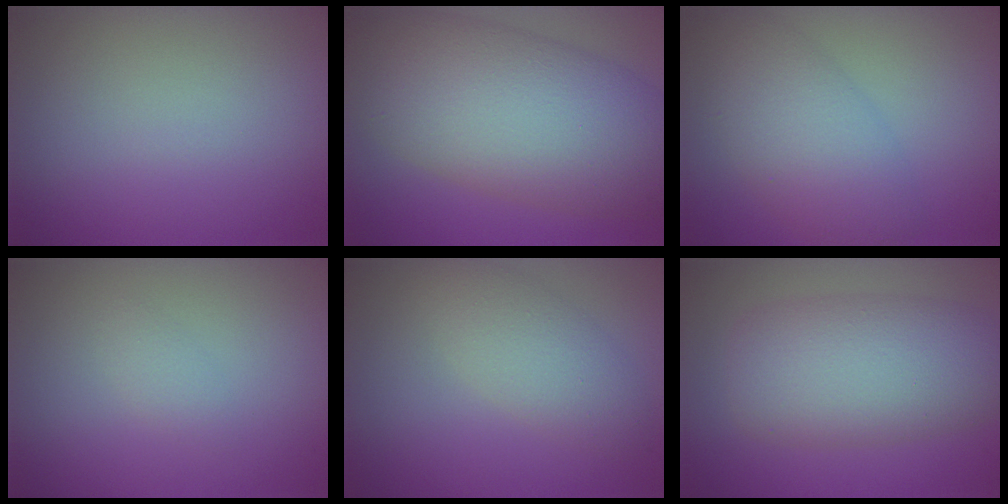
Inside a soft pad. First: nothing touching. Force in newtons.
{"total": 12.3, "press": 12.3, "slide": 0.4}
{"total": 5.6, "press": 5.6, "slide": 0.4}
{"total": 1.0, "press": 1.0, "slide": 0.0}
{"total": 3.4, "press": 3.4, "slide": 0.0}
{"total": 7.7, "press": 7.7, "slide": 0.1}